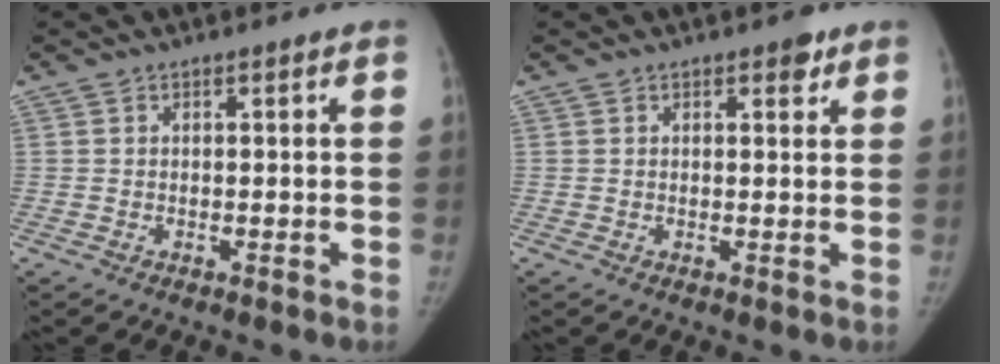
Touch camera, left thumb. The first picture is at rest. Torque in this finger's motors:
{"motor_torque": [0.59, 0.01, 0.53, -0.45, 0.05]}